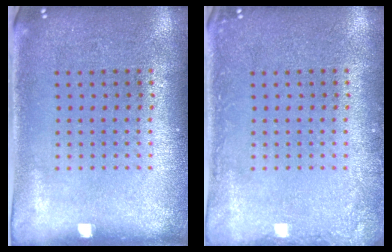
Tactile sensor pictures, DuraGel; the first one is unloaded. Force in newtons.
{"total": 1.3, "press": 1.3, "slide": 0.1}